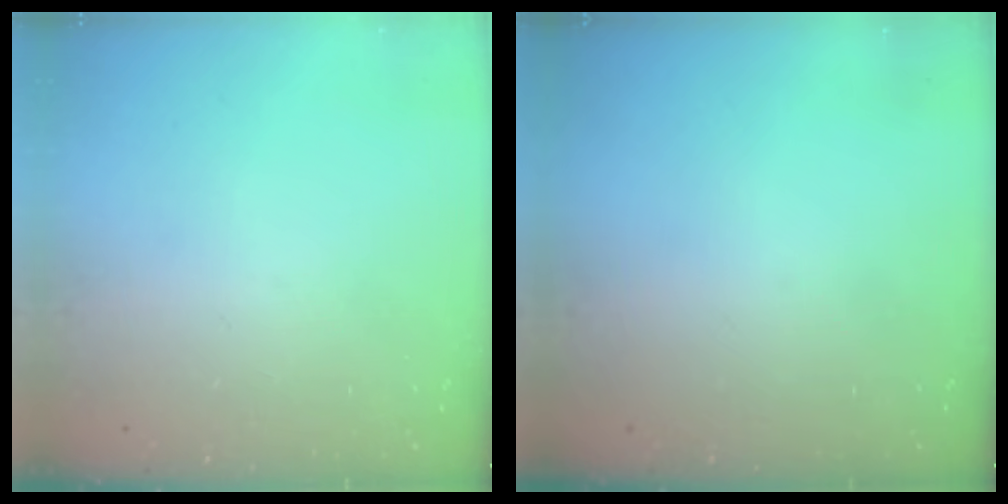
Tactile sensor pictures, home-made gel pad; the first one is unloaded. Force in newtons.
{"total": 0.0}